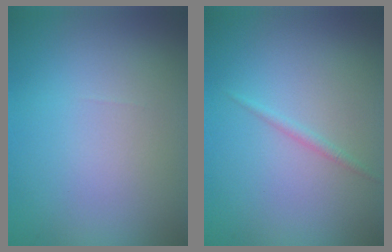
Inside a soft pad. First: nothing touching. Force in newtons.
{"total": 0.8, "press": 0.8, "slide": 0.0}